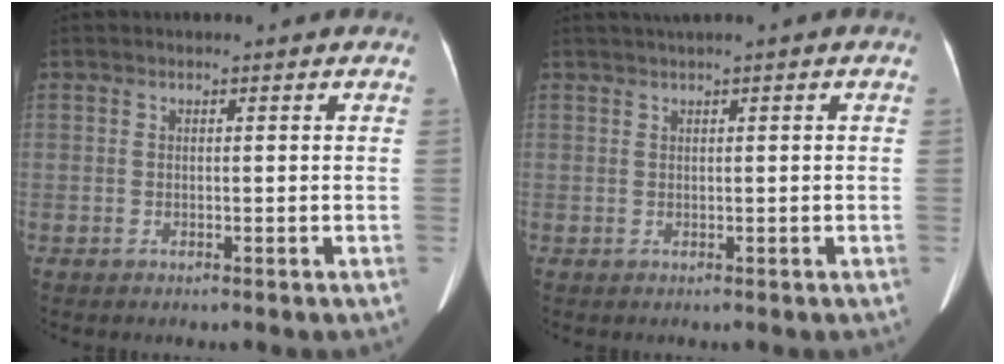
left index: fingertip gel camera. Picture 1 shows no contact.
{"total": 2.0, "force": [1.3, -0.4, 1.4], "torque": [-0.031, 0.016, 0.030]}